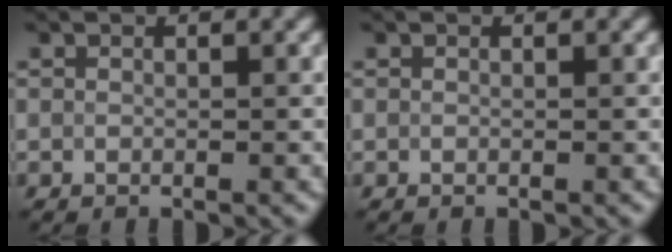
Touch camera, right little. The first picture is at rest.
{"total": 0.0}